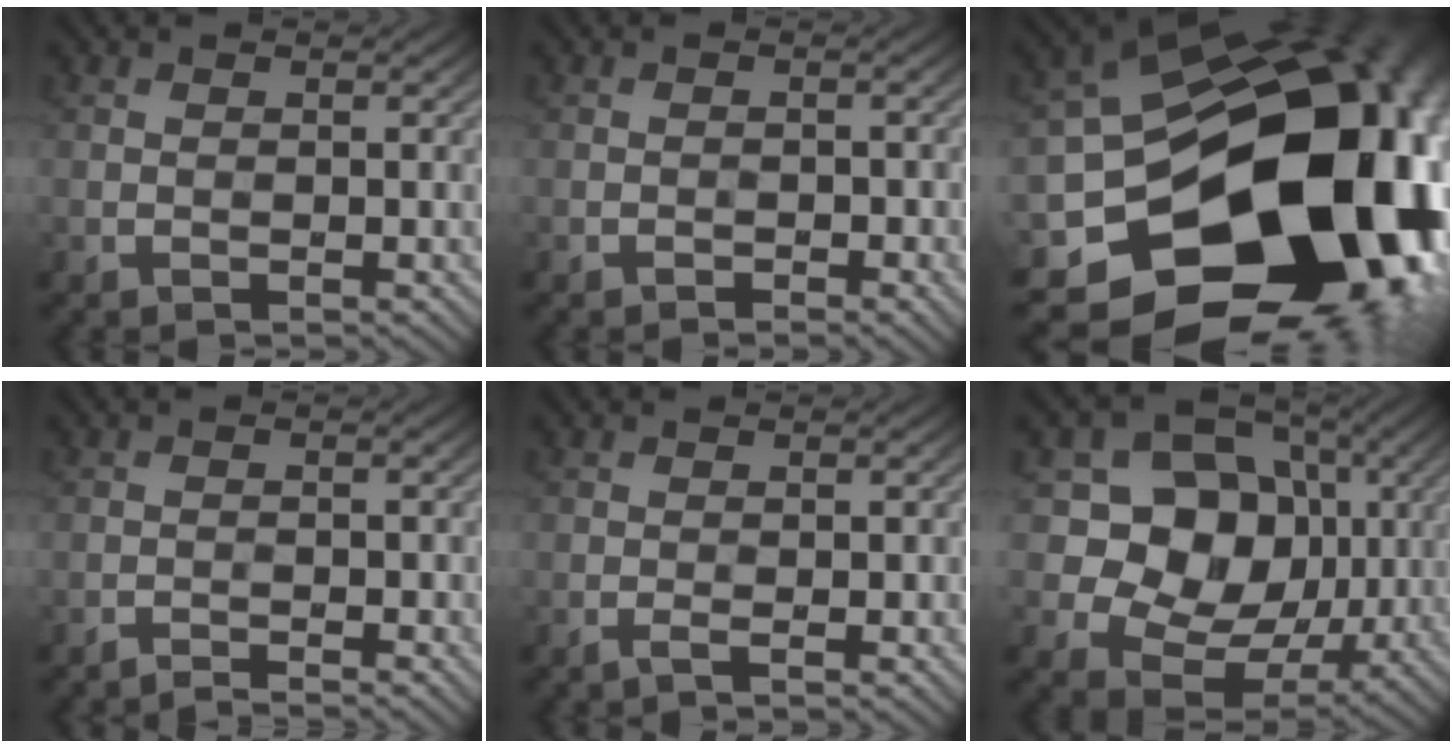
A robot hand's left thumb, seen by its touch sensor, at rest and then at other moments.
{"total": 1.4, "force": [-0.9, 0.6, 0.9], "torque": [-0.011, 0.002, -0.015]}
{"total": 23.6, "force": [-6.0, 17.5, 14.7], "torque": [-0.241, -0.057, -0.094]}
{"total": 2.1, "force": [-2.0, 0.1, 0.7], "torque": [-0.006, 0.003, -0.039]}
{"total": 1.4, "force": [-0.9, 0.0, 1.1], "torque": [-0.018, 0.005, -0.019]}
{"total": 13.2, "force": [1.9, 11.2, 6.7], "torque": [-0.145, 0.007, 0.014]}